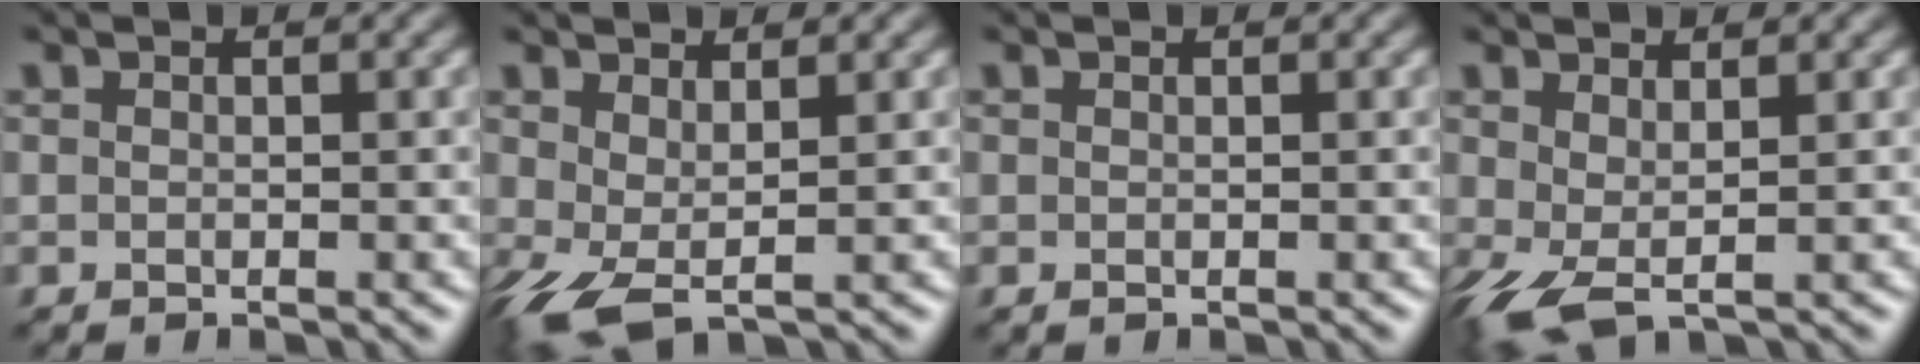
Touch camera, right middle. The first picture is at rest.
{"total": 3.7, "force": [0.0, 1.5, 3.4], "torque": [-0.082, -0.004, -0.001]}
{"total": 0.0}
{"total": 3.4, "force": [0.1, 1.3, 3.1], "torque": [-0.077, -0.004, -0.001]}